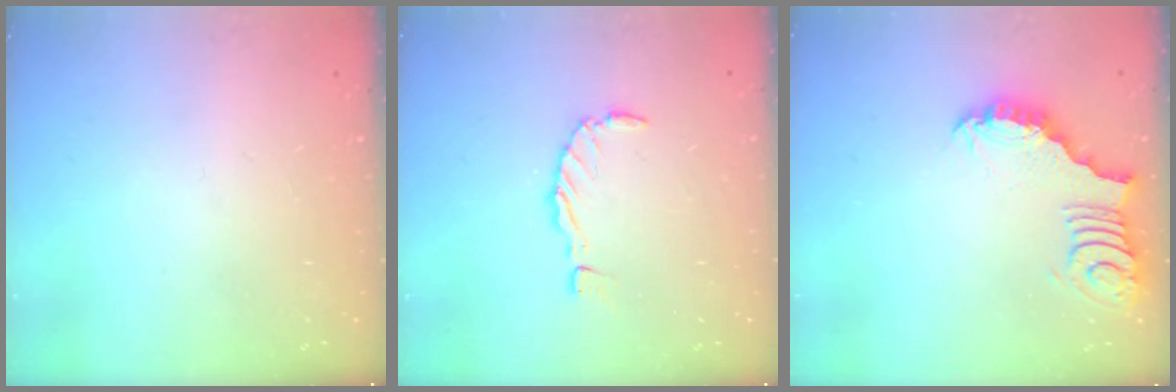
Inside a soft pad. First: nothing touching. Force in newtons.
{"total": 0.0}
{"total": 3.7, "press": 3.7, "slide": 0.8}